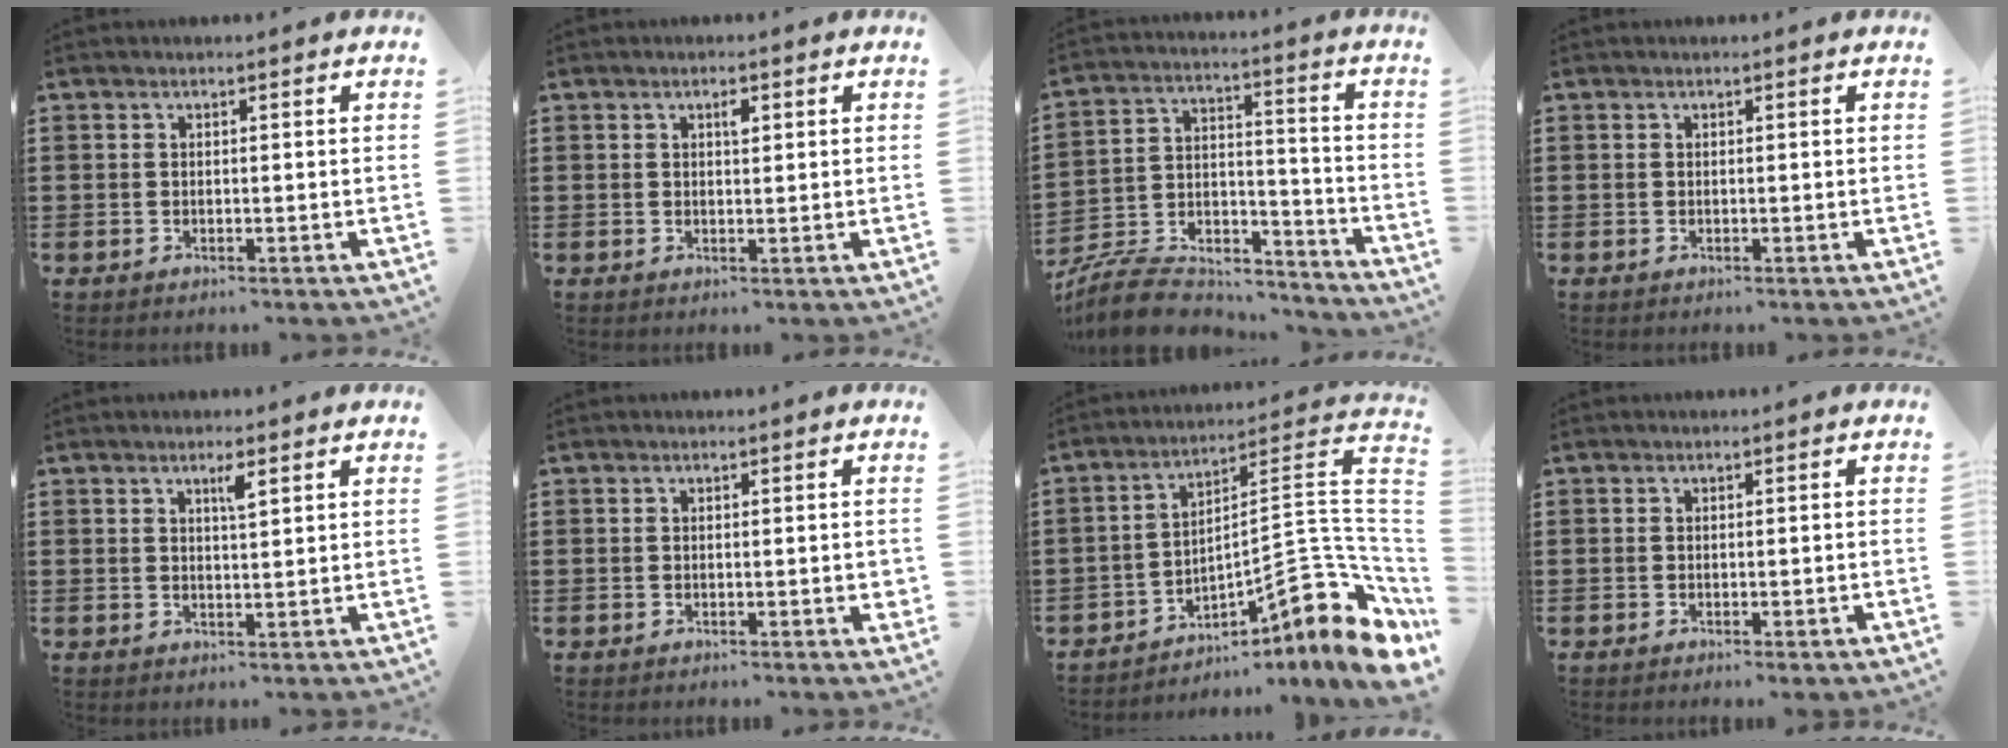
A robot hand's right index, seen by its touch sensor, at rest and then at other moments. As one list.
[{"total": 1.4, "force": [0.6, 0.6, 1.2], "torque": [-0.016, 0.003, 0.007]}, {"total": 9.5, "force": [-8.8, 2.7, 2.5], "torque": [-0.057, 0.021, -0.174]}, {"total": 0.0}, {"total": 2.2, "force": [1.2, 0.3, 1.8], "torque": [-0.029, -0.001, 0.018]}, {"total": 1.1, "force": [-0.1, 0.2, 1.0], "torque": [-0.019, -0.002, -0.001]}, {"total": 10.2, "force": [-3.3, 3.4, 9.1], "torque": [-0.122, -0.028, -0.068]}, {"total": 0.7, "force": [-0.6, 0.1, 0.3], "torque": [-0.008, -0.003, -0.010]}]